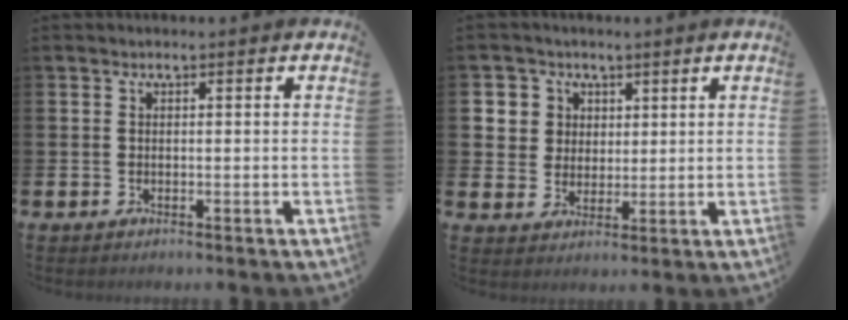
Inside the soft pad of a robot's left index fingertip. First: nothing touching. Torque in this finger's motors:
{"motor_torque": [0.72, -0.42, 0.11, 0.00]}